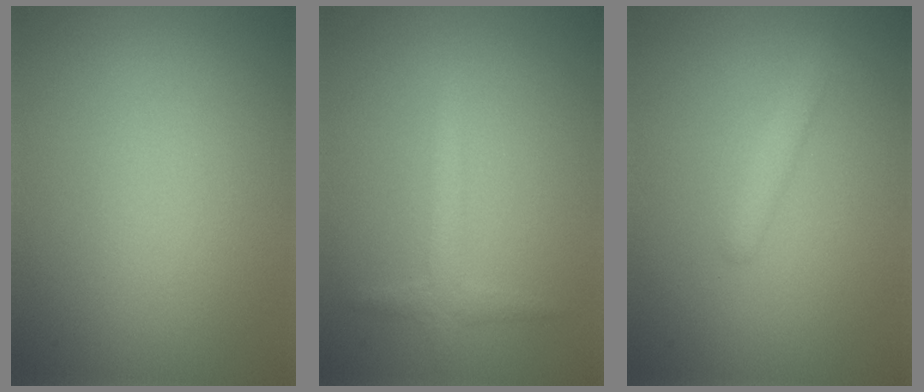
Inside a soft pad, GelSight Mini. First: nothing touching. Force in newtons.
{"total": 1.8, "press": 1.8, "slide": 0.1}
{"total": 1.6, "press": 1.6, "slide": 0.0}